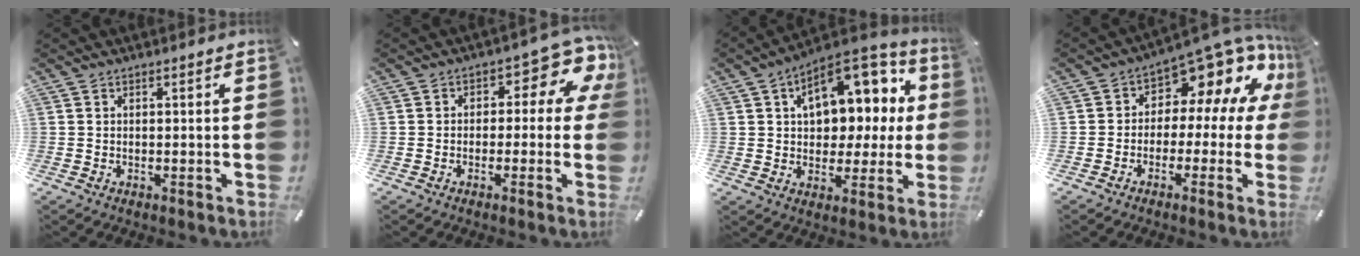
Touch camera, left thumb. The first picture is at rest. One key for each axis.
{"total": 9.3, "fx": 2.4, "fy": 5.1, "fz": 7.4, "tx": -0.087, "ty": -0.018, "tz": 0.040}
{"total": 15.6, "fx": 6.1, "fy": 10.0, "fz": 10.3, "tx": -0.144, "ty": -0.033, "tz": 0.110}
{"total": 11.2, "fx": 6.7, "fy": 6.3, "fz": 6.3, "tx": -0.100, "ty": -0.063, "tz": 0.115}